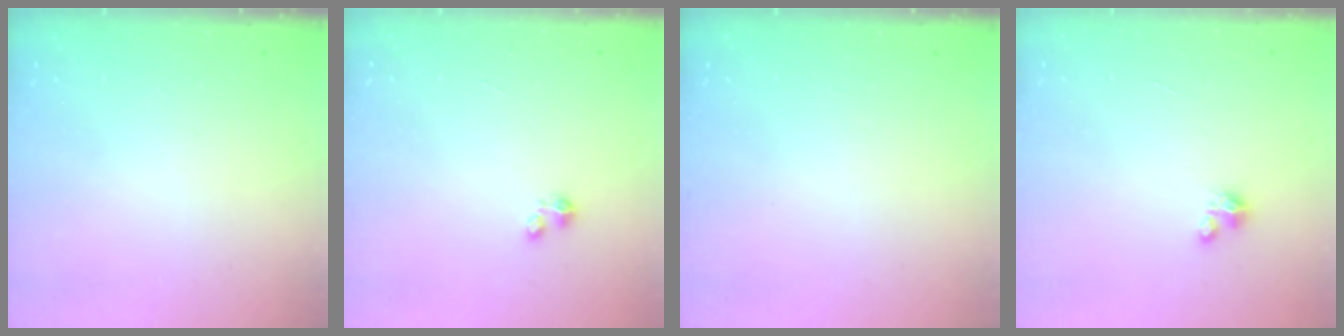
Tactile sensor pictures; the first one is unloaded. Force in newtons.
{"total": 2.3, "press": 2.3, "slide": 0.3}
{"total": 0.0}
{"total": 3.1, "press": 3.1, "slide": 0.2}